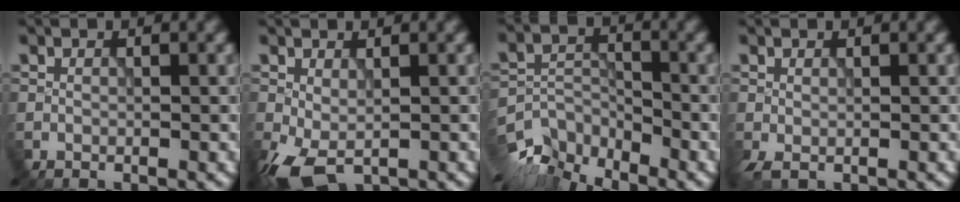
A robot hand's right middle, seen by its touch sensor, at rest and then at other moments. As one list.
[{"total": 4.0, "force": [-1.5, 2.2, 3.0], "torque": [-0.081, -0.011, -0.025]}, {"total": 8.4, "force": [-7.5, 3.1, 1.8], "torque": [-0.023, -0.009, -0.121]}, {"total": 1.2, "force": [-0.3, 0.5, 1.0], "torque": [-0.032, -0.006, -0.005]}]